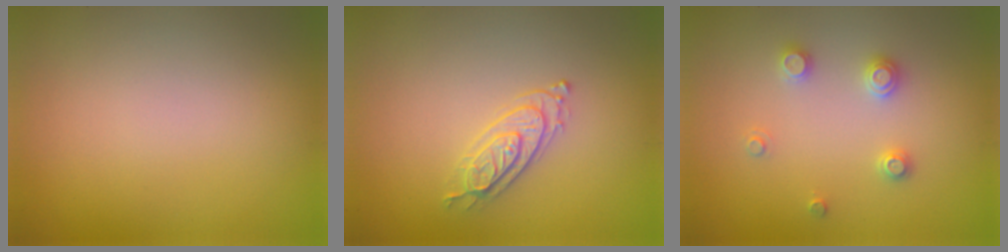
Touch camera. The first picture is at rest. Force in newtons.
{"total": 2.2, "press": 2.2, "slide": 0.5}
{"total": 2.0, "press": 2.0, "slide": 0.2}